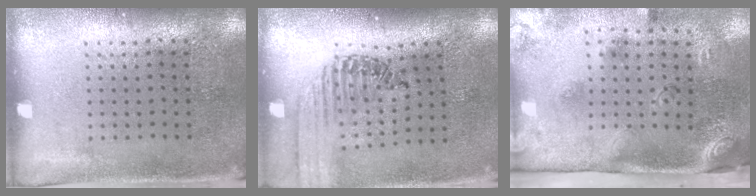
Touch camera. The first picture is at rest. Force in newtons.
{"total": 1.4, "press": 1.4, "slide": 0.2}
{"total": 3.0, "press": 1.9, "slide": 2.3}